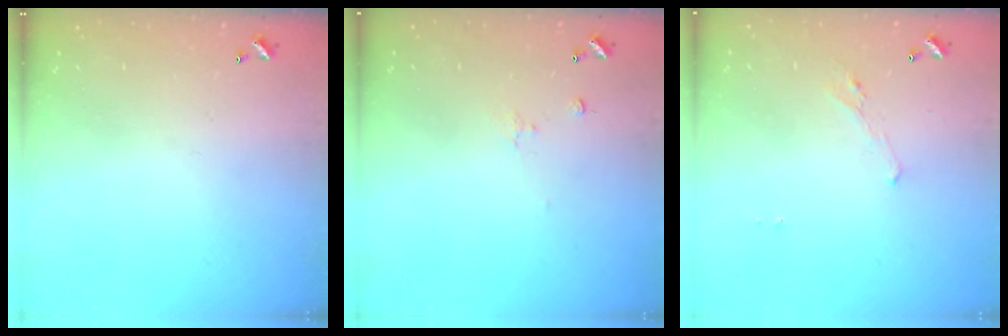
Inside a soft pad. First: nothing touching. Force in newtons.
{"total": 1.1, "press": 0.9, "slide": 0.5}
{"total": 0.8, "press": 0.4, "slide": 0.7}